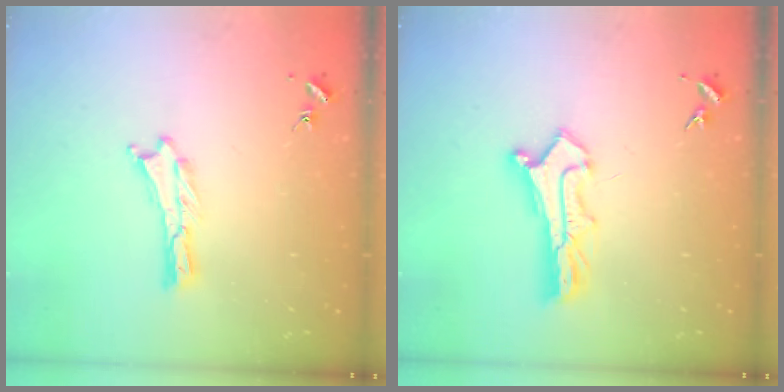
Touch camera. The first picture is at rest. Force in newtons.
{"total": 2.6, "press": 2.6, "slide": 0.2}